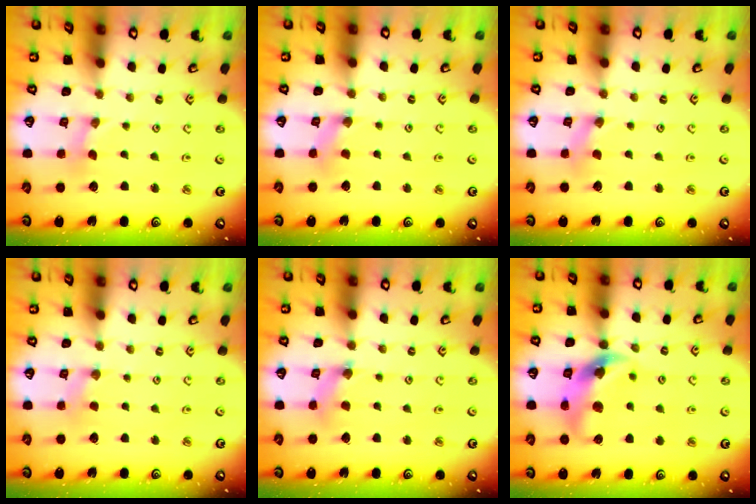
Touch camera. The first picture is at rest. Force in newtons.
{"total": 1.0, "press": 1.0, "slide": 0.3}
{"total": 0.0}
{"total": 1.4, "press": 1.4, "slide": 0.3}
{"total": 2.0, "press": 2.0, "slide": 0.2}
{"total": 12.4, "press": 12.3, "slide": 1.8}